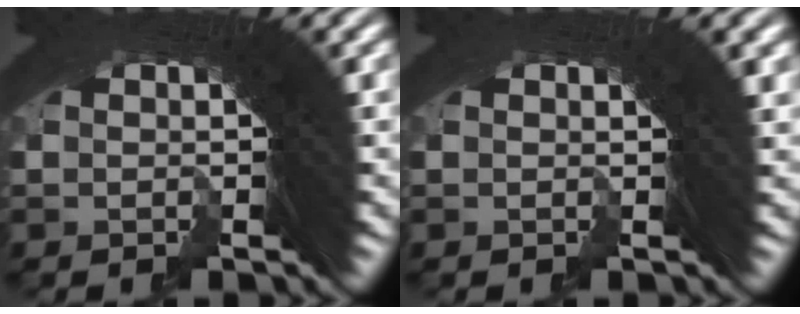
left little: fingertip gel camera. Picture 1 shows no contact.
{"total": 1.1, "force": [0.6, -0.1, 0.8], "torque": [-0.014, 0.003, 0.007]}